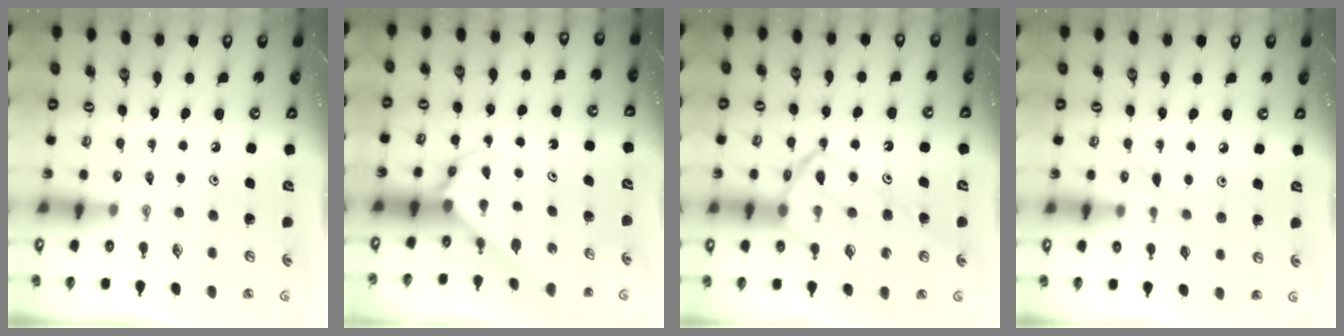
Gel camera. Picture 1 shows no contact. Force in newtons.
{"total": 2.7, "press": 2.7, "slide": 0.2}
{"total": 16.2, "press": 16.1, "slide": 1.3}
{"total": 5.9, "press": 5.8, "slide": 0.7}